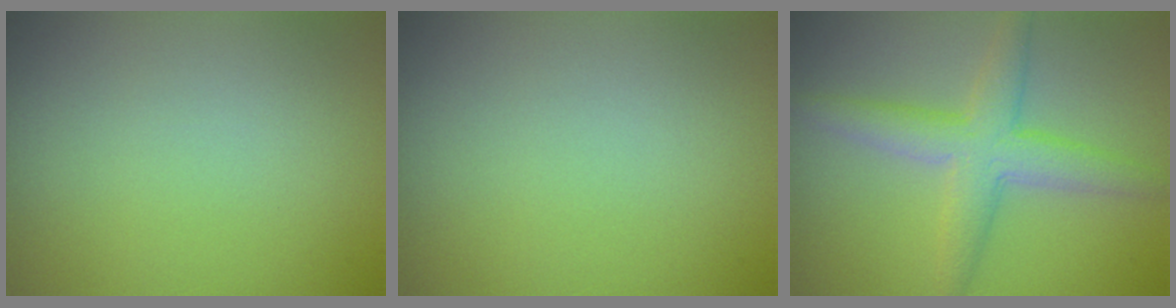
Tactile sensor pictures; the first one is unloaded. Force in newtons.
{"total": 0.0}
{"total": 4.3, "press": 4.3, "slide": 0.2}